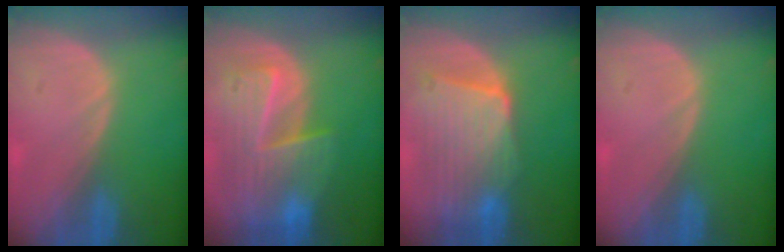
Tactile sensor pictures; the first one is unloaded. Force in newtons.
{"total": 10.0, "press": 8.7, "slide": 5.1}
{"total": 9.6, "press": 8.7, "slide": 4.1}
{"total": 0.0}